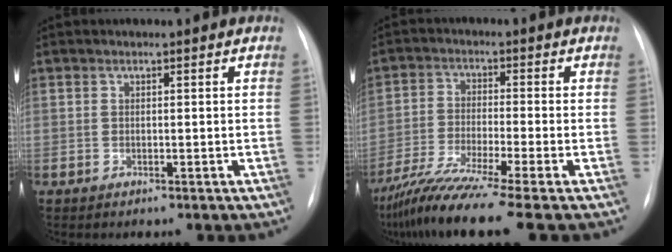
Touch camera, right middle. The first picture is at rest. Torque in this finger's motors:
{"motor_torque": [1.21, -0.93, 0.51, 0.18]}